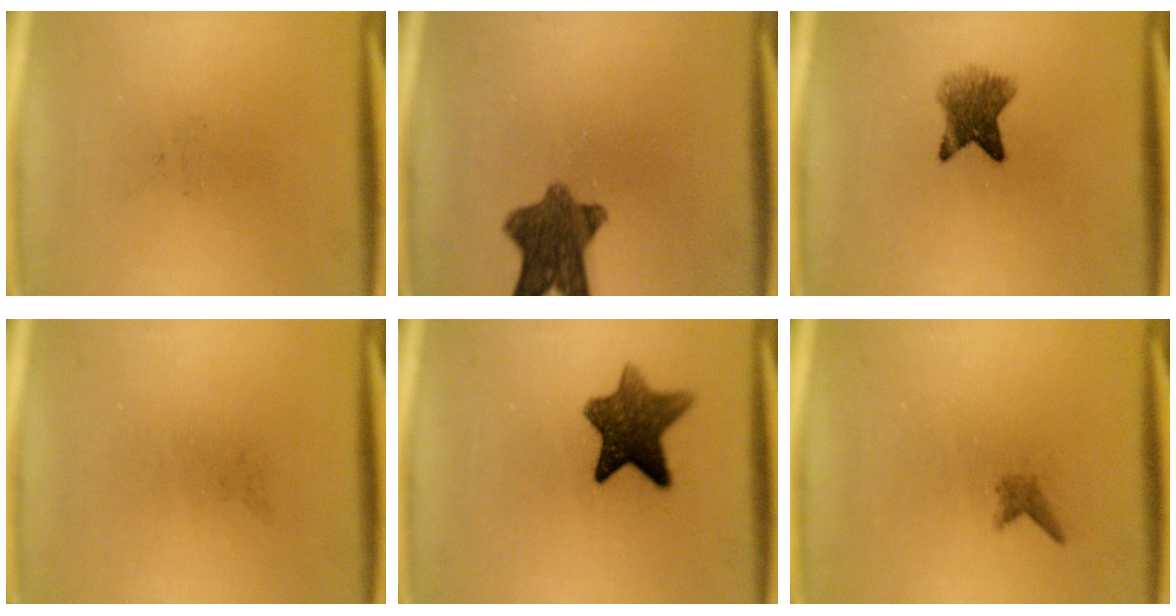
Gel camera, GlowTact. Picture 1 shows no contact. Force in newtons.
{"total": 9.3}
{"total": 5.5}
{"total": 0.0}
{"total": 9.3}
{"total": 1.0}